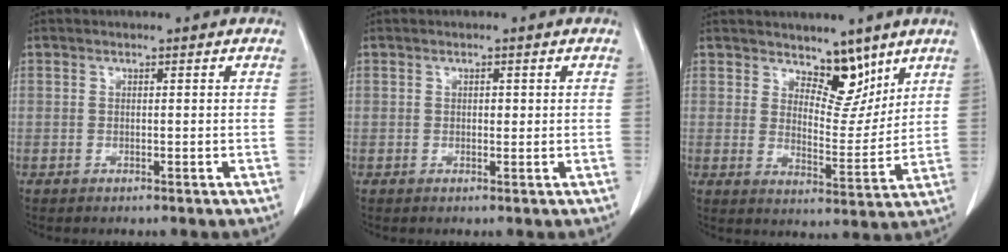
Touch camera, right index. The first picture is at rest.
{"total": 0.9, "force": [0.2, 0.6, 0.7], "torque": [-0.008, 0.002, 0.002]}
{"total": 7.2, "force": [5.3, 3.2, 3.7], "torque": [-0.043, -0.012, 0.089]}